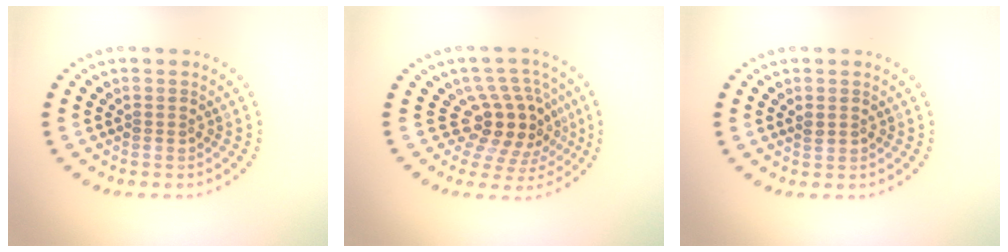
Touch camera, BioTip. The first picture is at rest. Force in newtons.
{"total": 4.7, "press": 3.7, "slide": 2.8}
{"total": 0.8, "press": 0.8, "slide": 0.2}